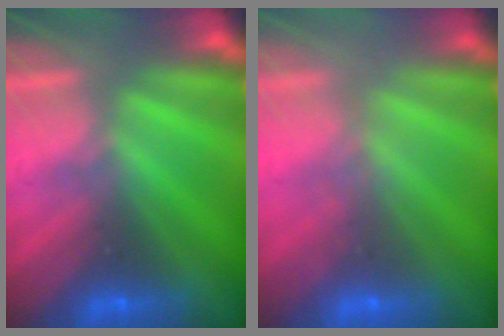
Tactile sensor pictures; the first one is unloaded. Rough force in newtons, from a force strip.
{"total": 1.7}